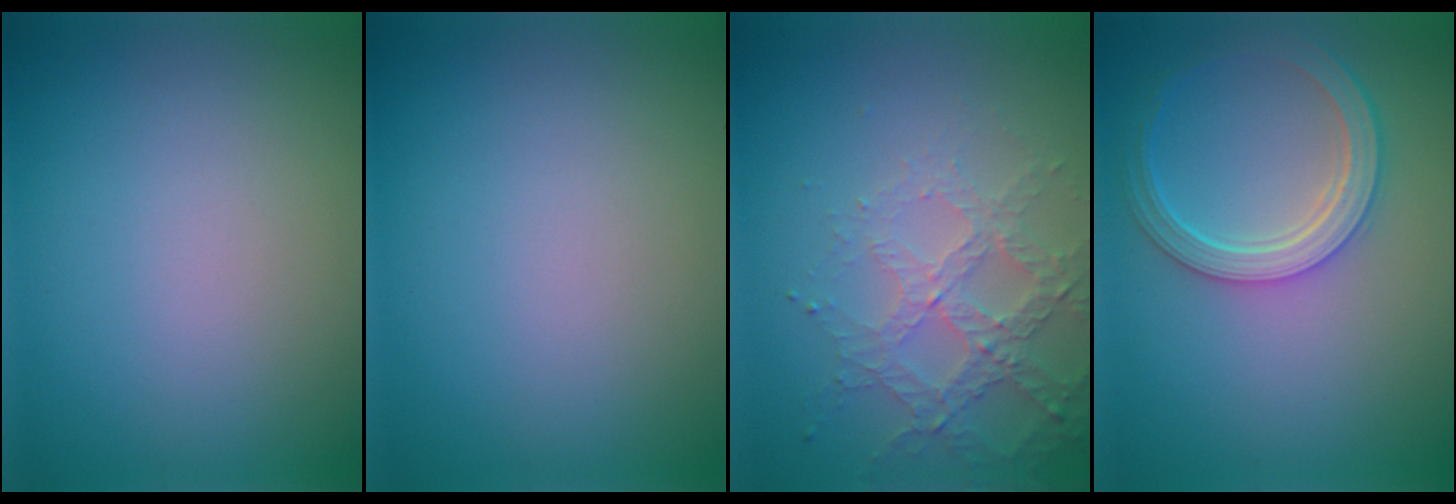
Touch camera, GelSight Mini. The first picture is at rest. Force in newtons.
{"total": 0.0}
{"total": 3.3, "press": 3.2, "slide": 0.6}
{"total": 4.6, "press": 3.7, "slide": 2.8}